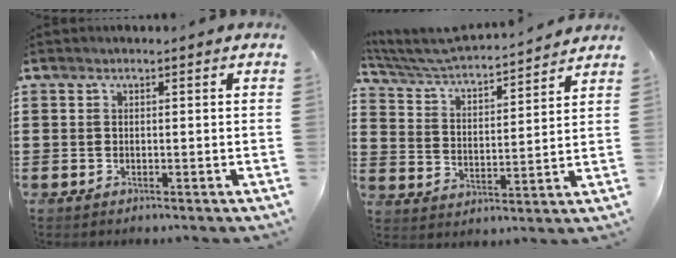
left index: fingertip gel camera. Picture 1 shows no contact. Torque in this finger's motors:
{"motor_torque": [1.05, -1.09, 0.09, 0.07]}